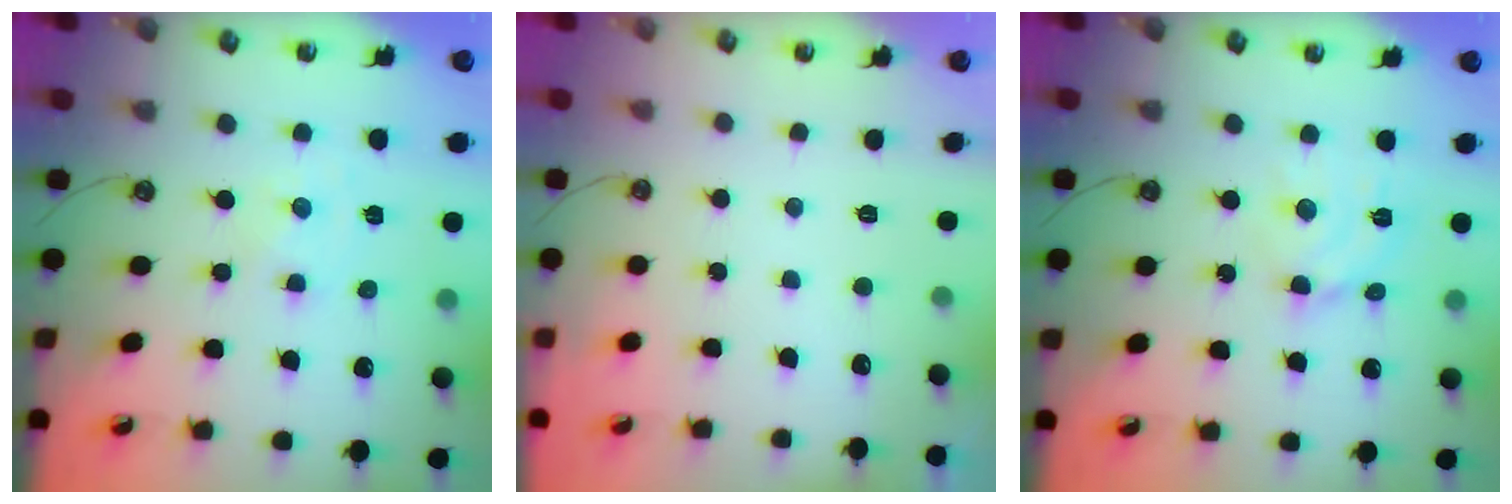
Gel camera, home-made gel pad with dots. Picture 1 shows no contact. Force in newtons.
{"total": 0.0}
{"total": 9.3, "press": 9.3, "slide": 0.7}